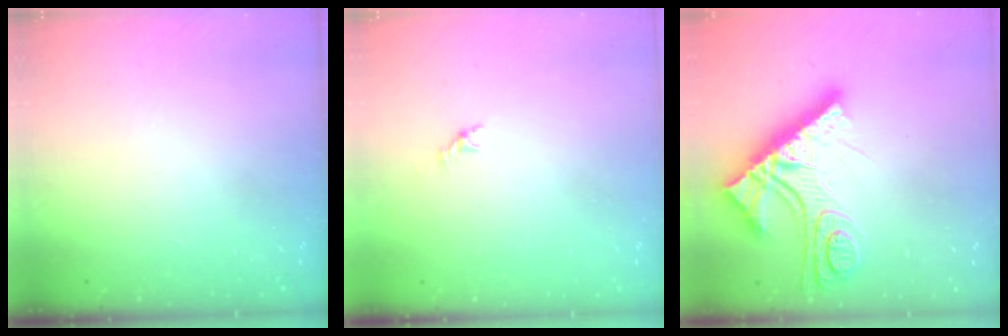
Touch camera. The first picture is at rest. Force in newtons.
{"total": 0.0}
{"total": 15.8, "press": 15.8, "slide": 0.6}